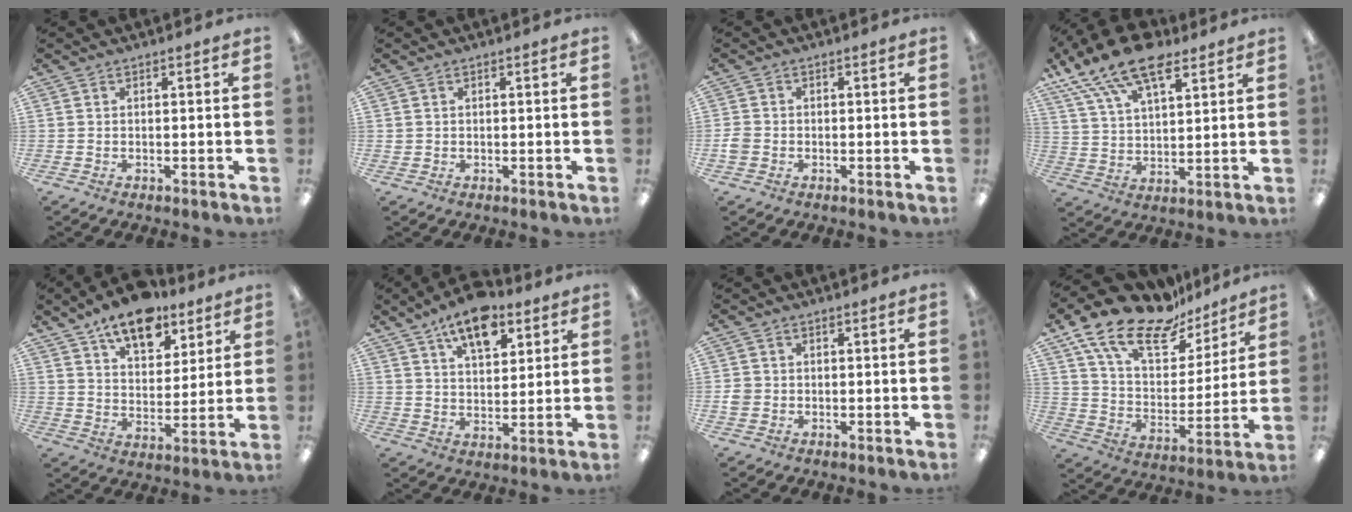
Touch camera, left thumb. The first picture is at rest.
{"total": 0.8, "force": [0.3, 0.7, 0.1], "torque": [-0.003, 0.003, 0.006]}
{"total": 2.4, "force": [-0.7, 2.0, 1.1], "torque": [-0.016, 0.005, -0.012]}
{"total": 16.2, "force": [10.9, 7.2, 9.6], "torque": [-0.193, -0.047, 0.193]}
{"total": 13.7, "force": [10.2, 6.7, 6.2], "torque": [-0.089, -0.058, 0.183]}
{"total": 12.0, "force": [7.8, 5.9, 6.9], "torque": [-0.104, -0.034, 0.137]}
{"total": 2.3, "force": [-0.3, 2.2, 0.7], "torque": [-0.011, 0.003, -0.006]}
{"total": 18.0, "force": [13.6, 7.8, 8.9], "torque": [-0.170, -0.094, 0.240]}